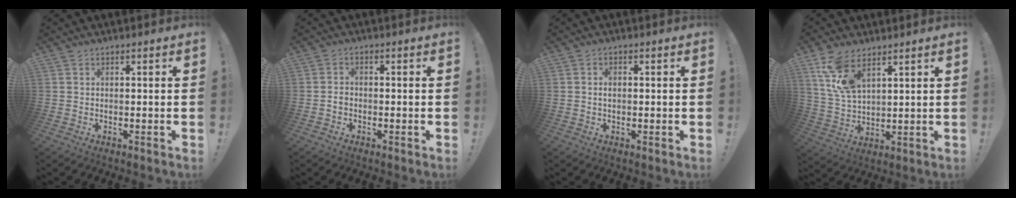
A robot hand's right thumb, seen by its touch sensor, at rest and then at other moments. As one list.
[{"total": 1.8, "force": [-1.1, 1.1, 0.9], "torque": [-0.021, 0.010, -0.019]}, {"total": 1.8, "force": [-0.1, 1.2, 1.3], "torque": [-0.026, 0.006, -0.003]}, {"total": 11.0, "force": [6.7, 5.5, 6.7], "torque": [-0.127, -0.021, 0.132]}]